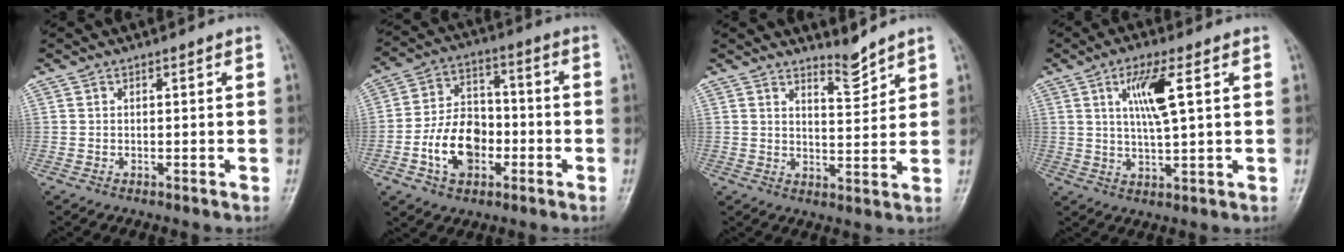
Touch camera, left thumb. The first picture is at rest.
{"total": 12.5, "force": [-3.8, 8.9, 7.9], "torque": [-0.114, 0.032, -0.068]}
{"total": 3.9, "force": [3.7, 0.5, 1.0], "torque": [-0.009, -0.044, 0.069]}
{"total": 8.0, "force": [2.6, 1.6, 7.4], "torque": [-0.144, -0.010, 0.049]}